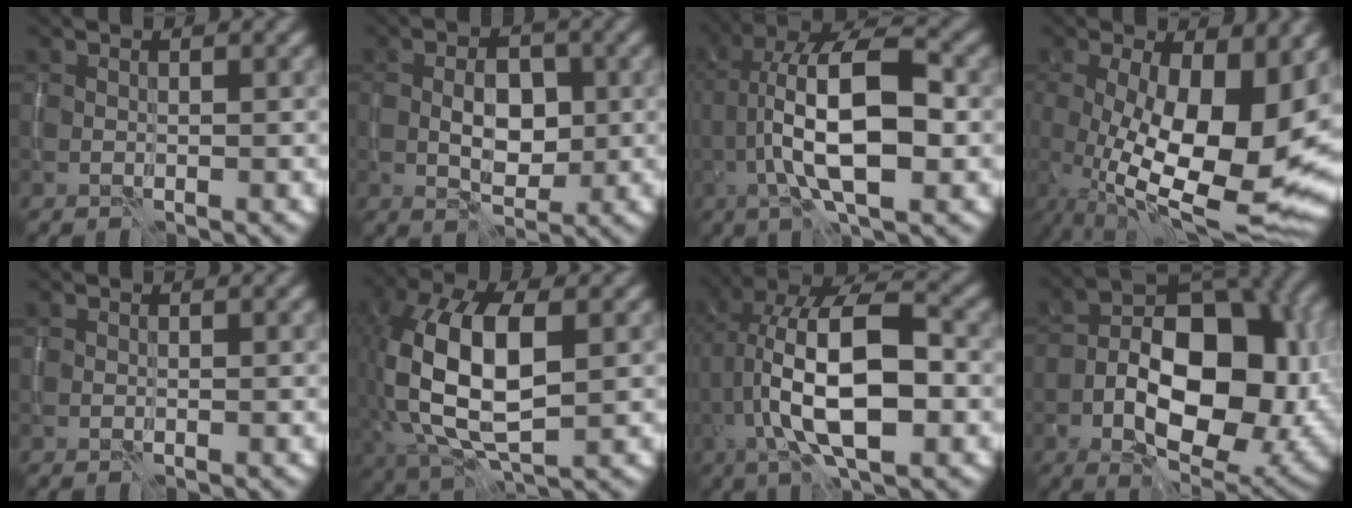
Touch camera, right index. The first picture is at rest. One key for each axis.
{"total": 4.1, "fx": -0.2, "fy": 2.3, "fz": 3.4, "tx": -0.054, "ty": 0.003, "tz": -0.005}
{"total": 11.3, "fx": -1.5, "fy": 3.9, "fz": 10.6, "tx": -0.183, "ty": 0.026, "tz": -0.033}
{"total": 15.7, "fx": -1.2, "fy": 6.6, "fz": 14.2, "tx": -0.210, "ty": -0.018, "tz": -0.007}
{"total": 0.0}
{"total": 12.4, "fx": 0.5, "fy": 6.1, "fz": 10.8, "tx": -0.220, "ty": 0.011, "tz": 0.003}
{"total": 12.2, "fx": -1.7, "fy": 4.7, "fz": 11.1, "tx": -0.189, "ty": 0.029, "tz": -0.037}
{"total": 13.2, "fx": -2.4, "fy": 7.3, "fz": 10.7, "tx": -0.158, "ty": 0.003, "tz": -0.047}